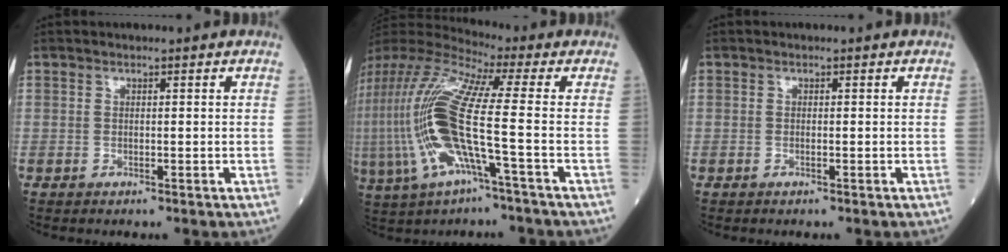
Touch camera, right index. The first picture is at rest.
{"total": 20.4, "force": [-3.2, 2.3, 20.0], "torque": [-0.469, -0.014, -0.069]}
{"total": 0.0}